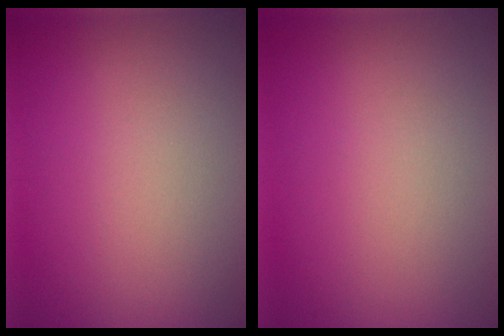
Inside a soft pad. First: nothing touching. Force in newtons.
{"total": 0.0}